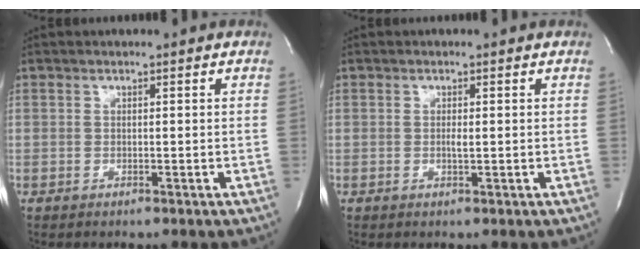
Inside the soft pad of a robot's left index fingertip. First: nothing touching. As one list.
[{"total": 1.0, "force": [-0.1, 0.2, 0.9], "torque": [-0.021, -0.002, -0.001]}]